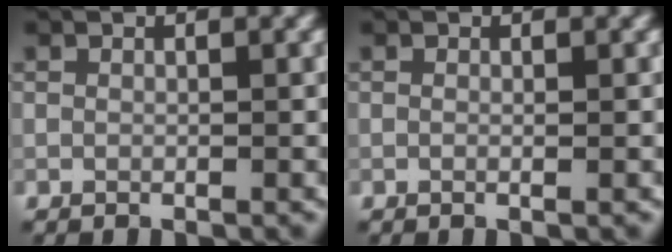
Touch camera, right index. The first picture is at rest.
{"total": 0.5, "force": [0.0, 0.2, 0.5], "torque": [-0.009, -0.004, -0.004]}